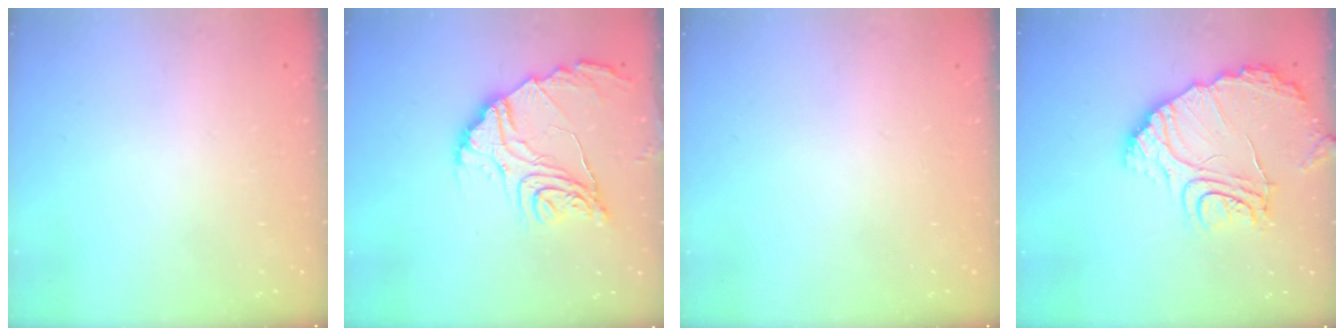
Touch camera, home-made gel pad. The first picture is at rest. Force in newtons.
{"total": 15.7, "press": 15.6, "slide": 1.1}
{"total": 0.0}
{"total": 15.4, "press": 15.3, "slide": 1.6}